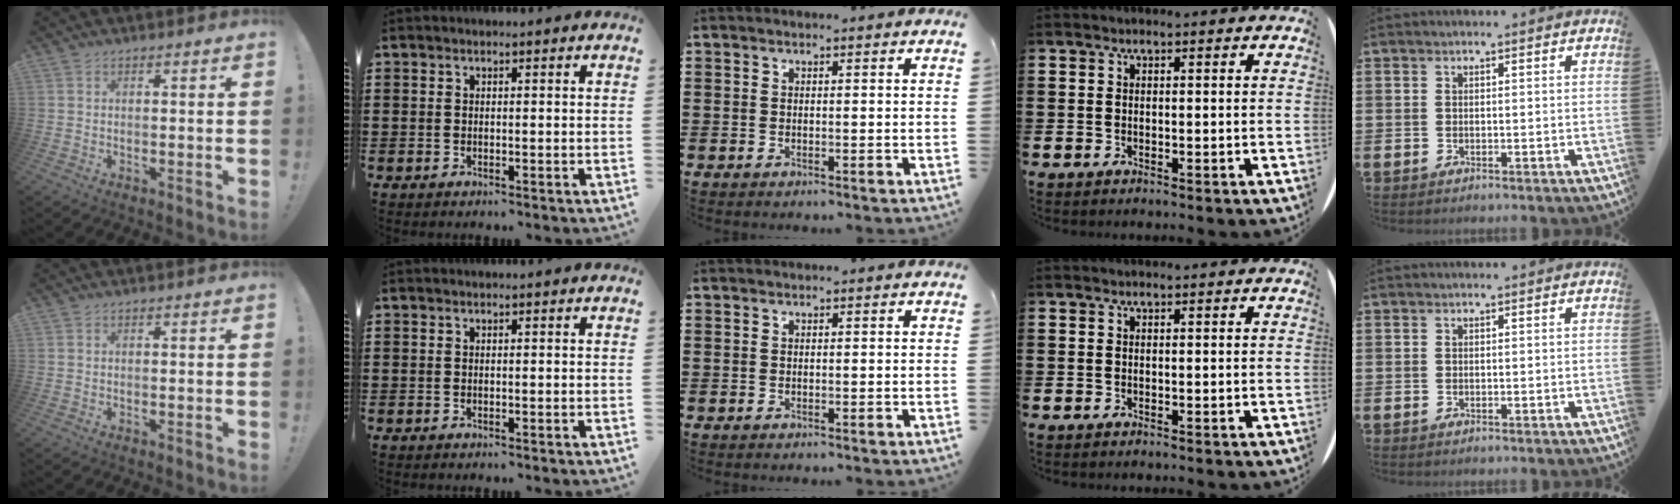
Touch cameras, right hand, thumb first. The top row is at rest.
{}